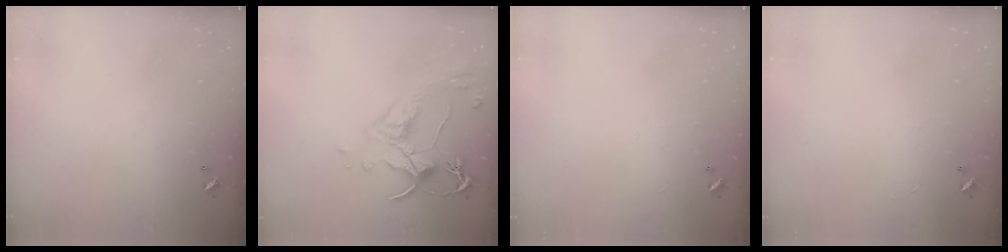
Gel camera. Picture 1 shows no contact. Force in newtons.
{"total": 2.5, "press": 2.1, "slide": 1.4}
{"total": 0.6, "press": 0.2, "slide": 0.6}
{"total": 1.3, "press": 1.3, "slide": 0.4}